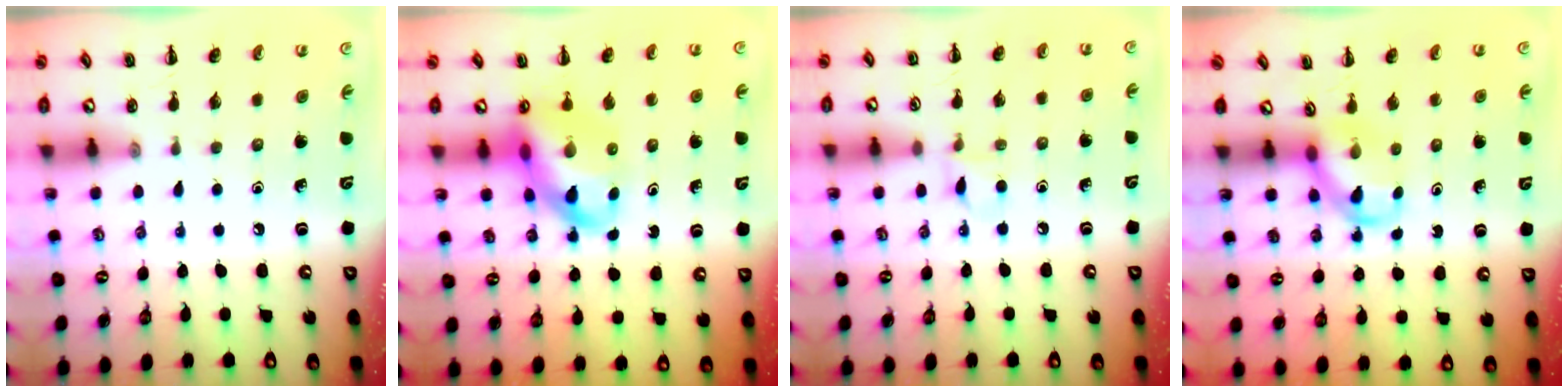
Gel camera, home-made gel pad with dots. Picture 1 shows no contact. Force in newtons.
{"total": 12.9, "press": 12.4, "slide": 3.6}
{"total": 4.9, "press": 4.6, "slide": 1.6}
{"total": 3.4, "press": 3.2, "slide": 1.0}